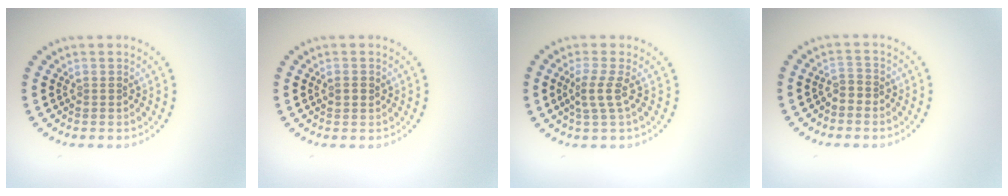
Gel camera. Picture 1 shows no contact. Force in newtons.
{"total": 1.1, "press": 1.0, "slide": 0.4}
{"total": 2.1, "press": 1.5, "slide": 1.5}
{"total": 1.1, "press": 0.7, "slide": 0.8}